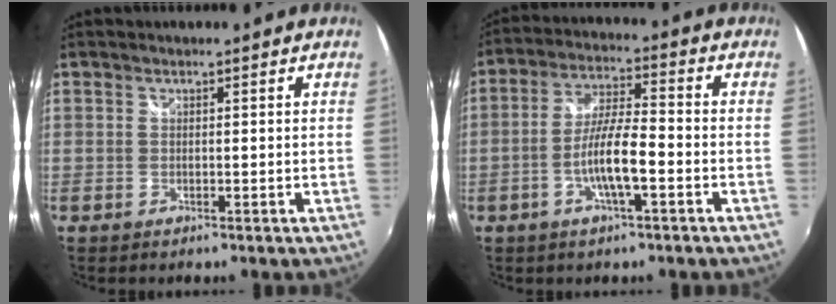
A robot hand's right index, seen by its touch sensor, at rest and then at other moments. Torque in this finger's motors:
{"motor_torque": [1.29, -0.39, 0.74, 0.18]}